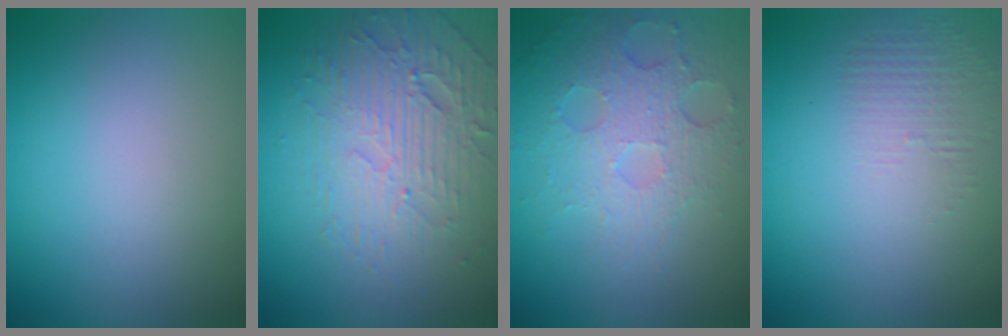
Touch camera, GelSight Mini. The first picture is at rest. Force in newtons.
{"total": 4.1, "press": 3.7, "slide": 1.8}
{"total": 5.0, "press": 3.4, "slide": 3.7}
{"total": 1.2, "press": 0.1, "slide": 1.2}